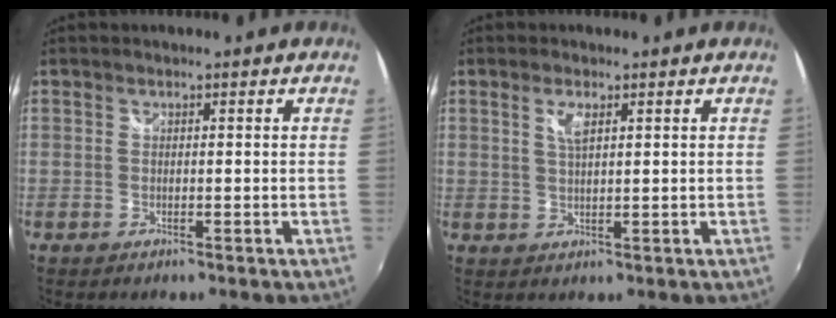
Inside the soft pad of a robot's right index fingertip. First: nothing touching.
{"total": 2.8, "force": [1.2, 0.9, 2.3], "torque": [-0.043, -0.001, 0.022]}